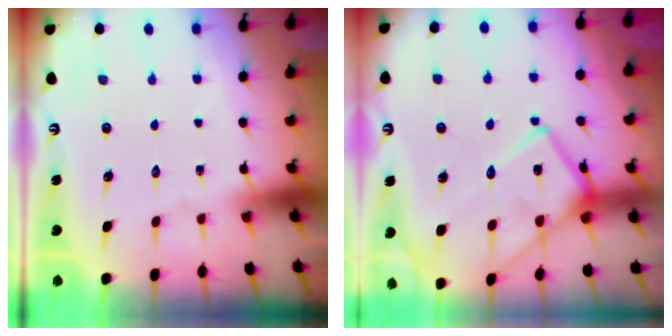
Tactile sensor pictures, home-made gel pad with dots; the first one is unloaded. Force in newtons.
{"total": 17.9, "press": 17.9, "slide": 1.6}